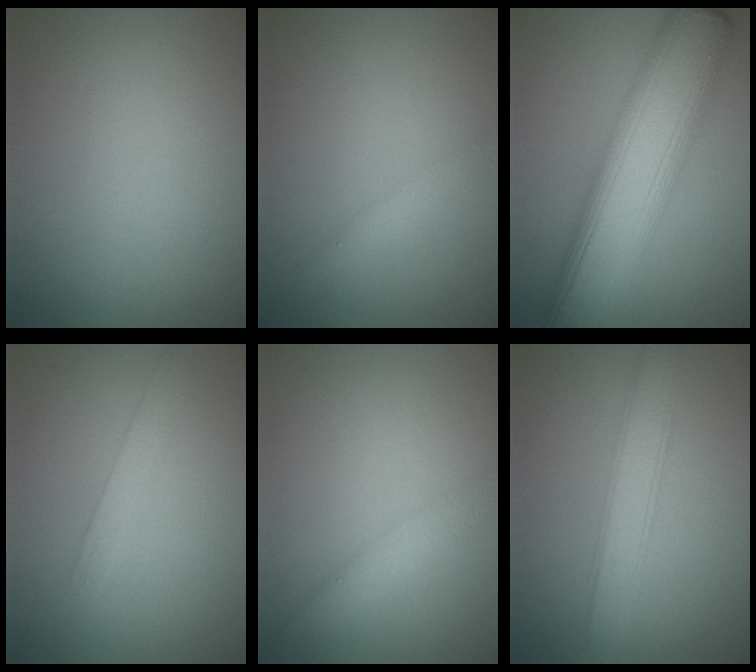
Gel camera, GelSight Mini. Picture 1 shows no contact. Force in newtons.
{"total": 1.4, "press": 1.4, "slide": 0.1}
{"total": 11.8, "press": 11.8, "slide": 0.4}
{"total": 1.7, "press": 1.7, "slide": 0.1}
{"total": 2.3, "press": 2.3, "slide": 0.1}
{"total": 3.5, "press": 3.5, "slide": 0.0}